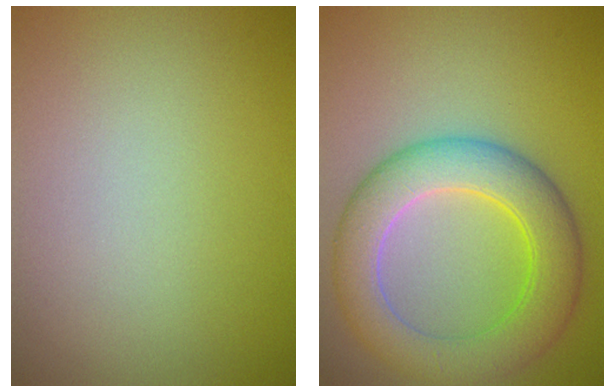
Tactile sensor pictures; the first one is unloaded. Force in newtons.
{"total": 5.7, "press": 5.7, "slide": 0.5}